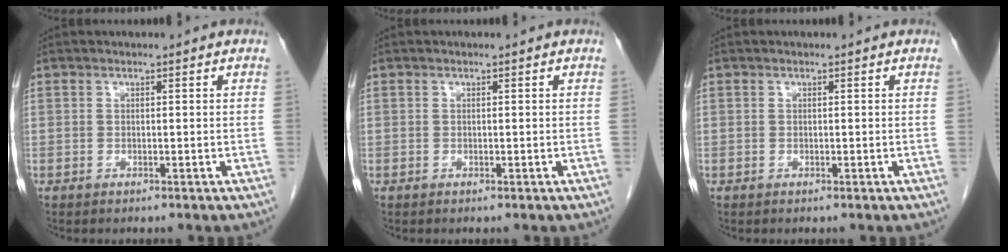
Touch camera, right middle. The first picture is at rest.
{"total": 0.0}
{"total": 0.0}